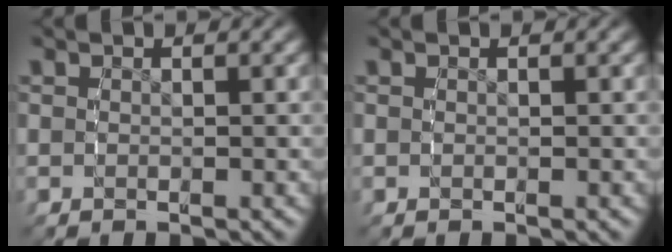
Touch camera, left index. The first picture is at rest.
{"total": 0.0}